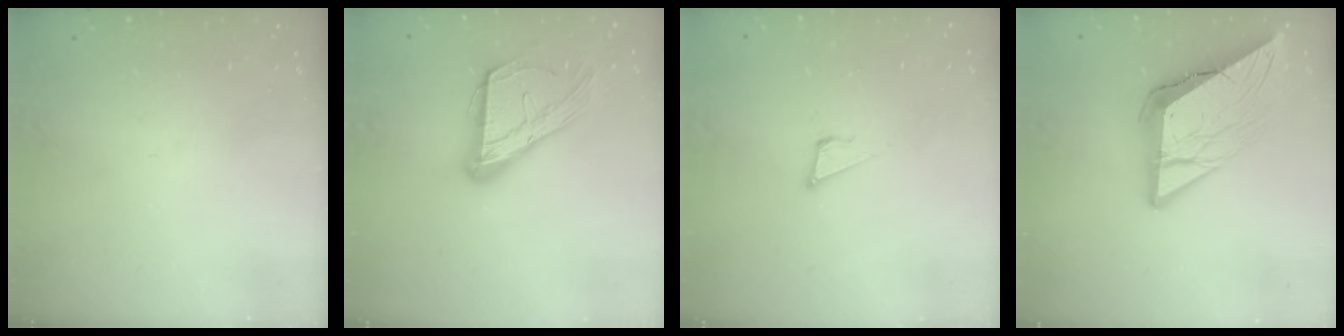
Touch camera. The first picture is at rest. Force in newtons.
{"total": 15.8, "press": 15.7, "slide": 1.0}
{"total": 5.1, "press": 5.0, "slide": 0.9}
{"total": 15.9, "press": 15.8, "slide": 1.7}